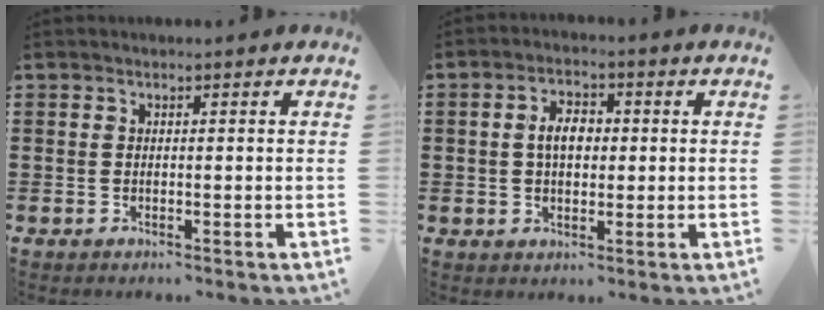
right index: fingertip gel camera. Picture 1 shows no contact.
{"total": 4.4, "force": [0.3, 2.5, 3.6], "torque": [-0.064, 0.009, 0.001]}